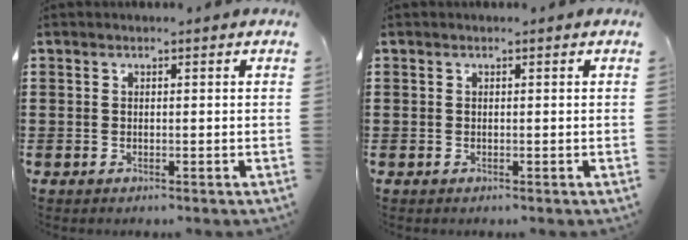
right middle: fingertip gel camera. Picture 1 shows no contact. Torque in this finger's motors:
{"motor_torque": [0.33, -0.30, 0.01, -0.01]}